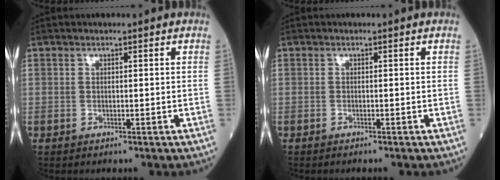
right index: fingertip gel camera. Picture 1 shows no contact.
{"total": 2.0, "force": [-1.7, 0.0, 0.9], "torque": [-0.012, -0.001, -0.021]}